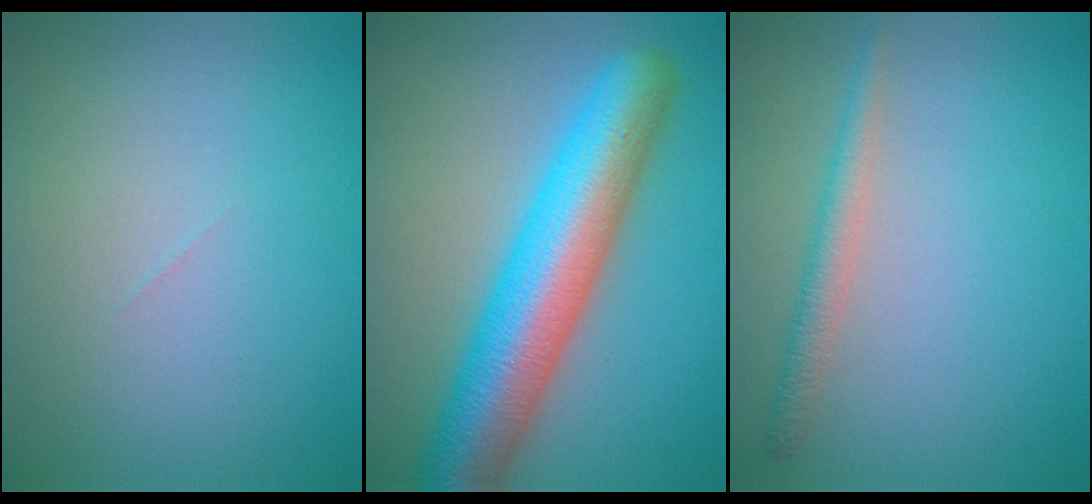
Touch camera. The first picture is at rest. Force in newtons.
{"total": 10.1, "press": 10.0, "slide": 0.2}
{"total": 2.0, "press": 2.0, "slide": 0.1}